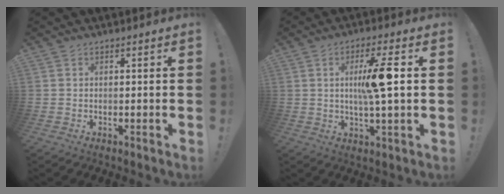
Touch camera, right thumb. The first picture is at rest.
{"total": 10.6, "force": [1.2, 0.6, 10.6], "torque": [-0.189, -0.005, 0.008]}